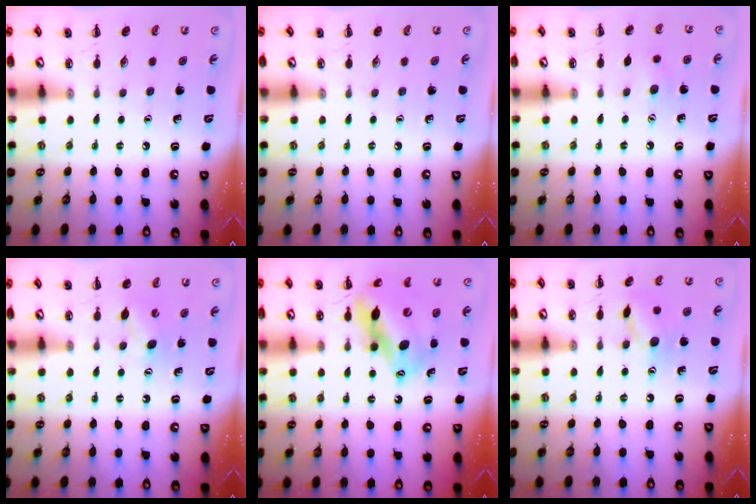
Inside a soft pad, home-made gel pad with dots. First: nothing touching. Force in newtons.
{"total": 0.0}
{"total": 5.4, "press": 5.3, "slide": 0.9}
{"total": 5.5, "press": 5.4, "slide": 1.5}
{"total": 13.6, "press": 13.2, "slide": 3.4}
{"total": 9.7, "press": 9.6, "slide": 0.7}